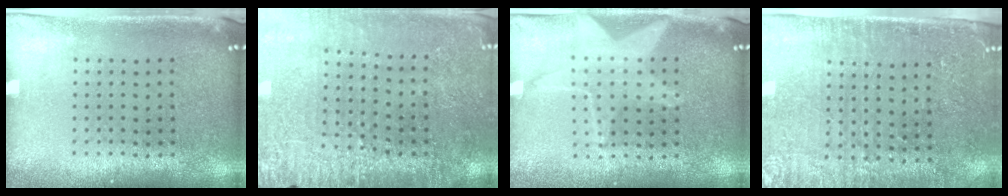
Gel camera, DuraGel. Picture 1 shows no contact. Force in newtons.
{"total": 2.9, "press": 2.9, "slide": 0.3}
{"total": 1.6, "press": 1.5, "slide": 0.6}
{"total": 3.4, "press": 3.1, "slide": 1.3}